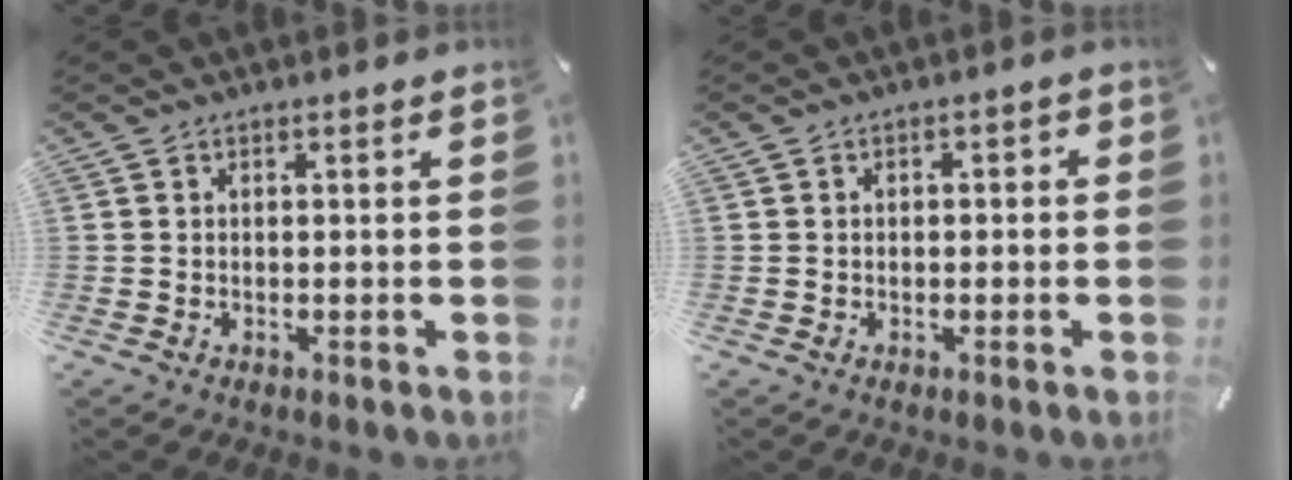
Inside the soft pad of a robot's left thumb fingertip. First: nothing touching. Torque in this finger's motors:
{"motor_torque": [-0.13, -0.10, -0.04, 0.10, 0.01]}